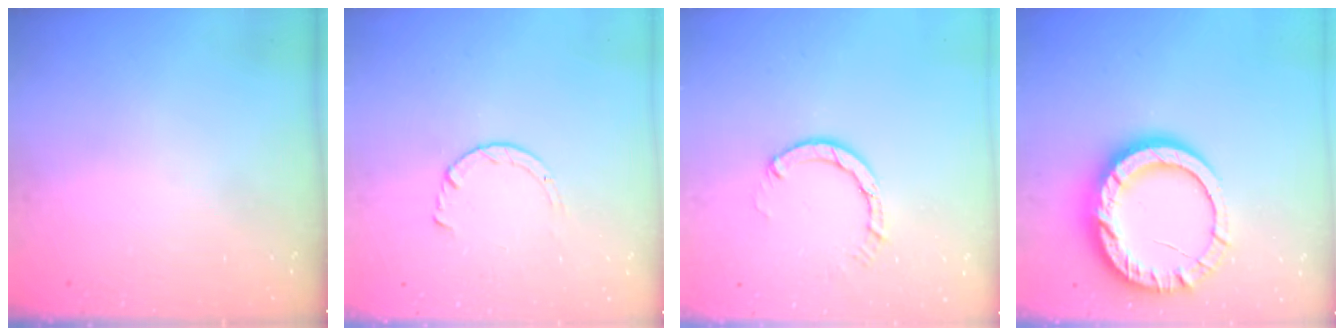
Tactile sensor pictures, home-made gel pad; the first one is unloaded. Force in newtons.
{"total": 2.9, "press": 2.8, "slide": 0.3}
{"total": 3.9, "press": 3.9, "slide": 0.4}
{"total": 16.7, "press": 16.6, "slide": 1.4}